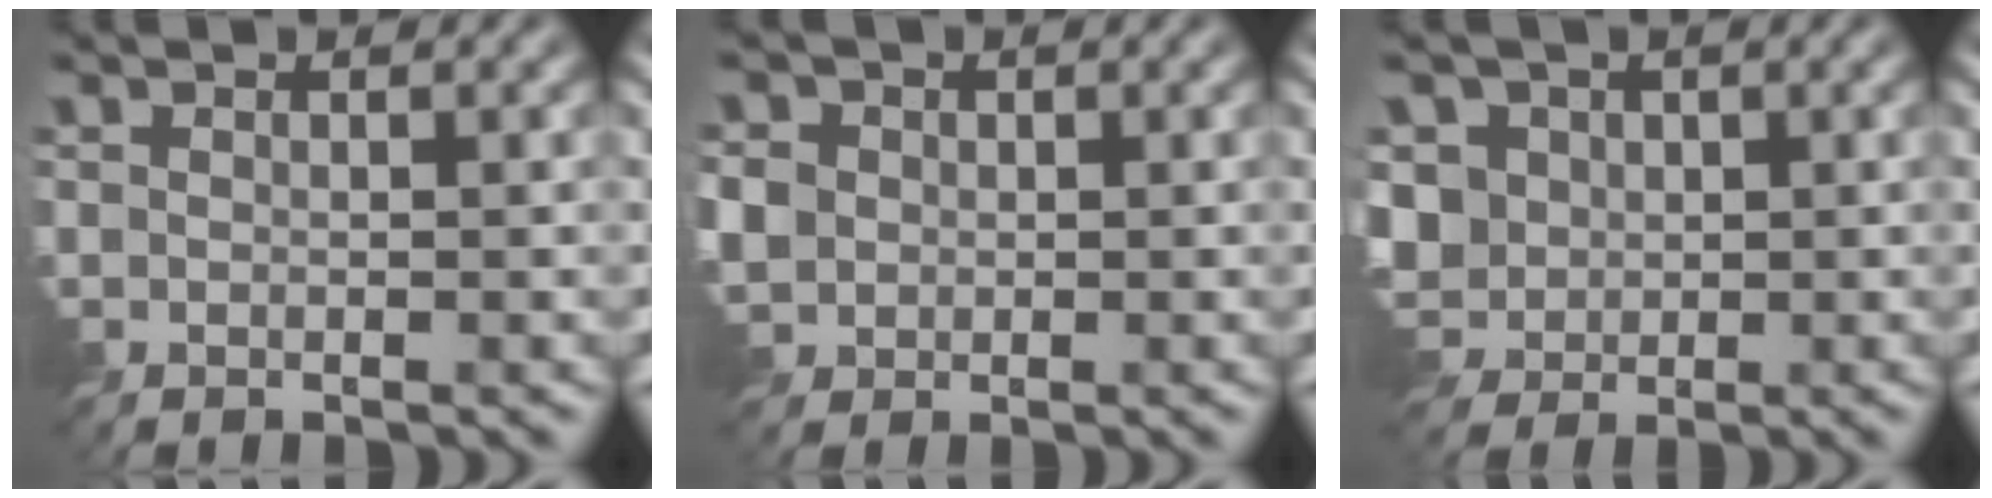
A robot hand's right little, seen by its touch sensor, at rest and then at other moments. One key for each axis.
{"total": 3.8, "fx": 0.2, "fy": 3.4, "fz": 1.6, "tx": -0.068, "ty": 0.010, "tz": 0.004}
{"total": 6.0, "fx": 0.5, "fy": 5.1, "fz": 3.0, "tx": -0.086, "ty": 0.017, "tz": 0.003}